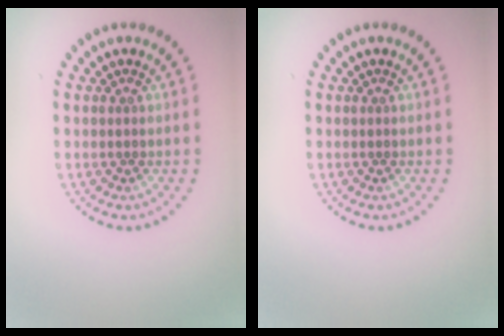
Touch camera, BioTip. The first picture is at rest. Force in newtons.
{"total": 0.0}